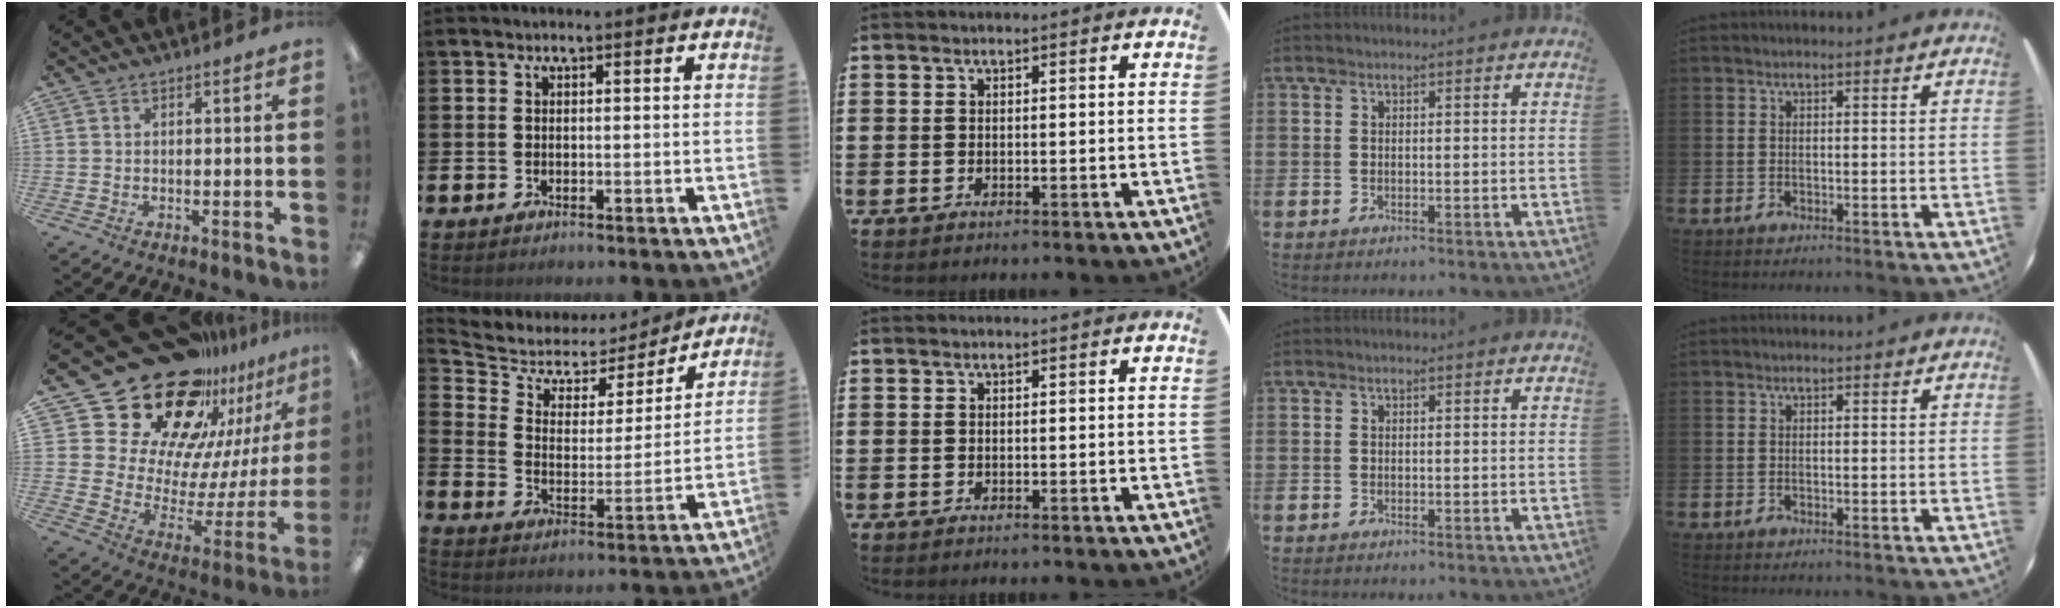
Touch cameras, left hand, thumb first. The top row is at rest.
{"thumb": {"total": 31.8, "force": [23.3, 16.6, 13.9], "torque": [-0.236, -0.186, 0.441]}, "index": {"total": 5.4, "force": [4.4, 2.9, 1.4], "torque": [-0.058, -0.033, 0.066]}}